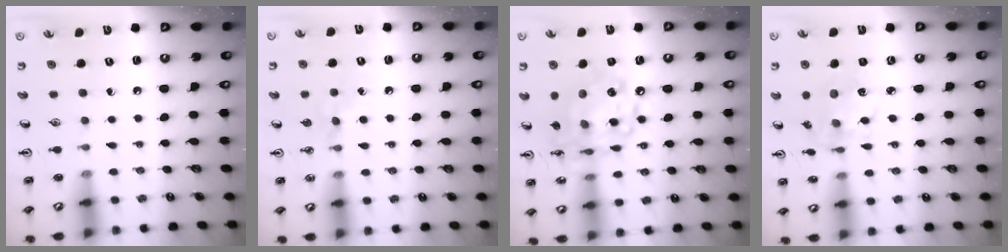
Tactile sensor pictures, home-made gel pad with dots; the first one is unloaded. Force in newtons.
{"total": 3.9, "press": 3.9, "slide": 0.5}
{"total": 15.1, "press": 15.0, "slide": 1.2}
{"total": 6.3, "press": 6.2, "slide": 1.5}